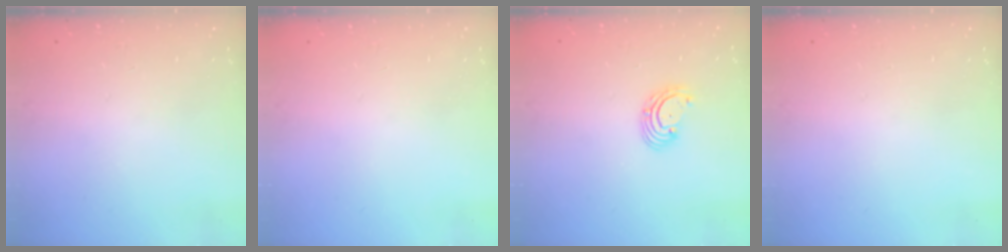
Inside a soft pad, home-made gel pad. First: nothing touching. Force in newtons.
{"total": 0.0}
{"total": 2.9, "press": 2.9, "slide": 0.1}
{"total": 0.0}